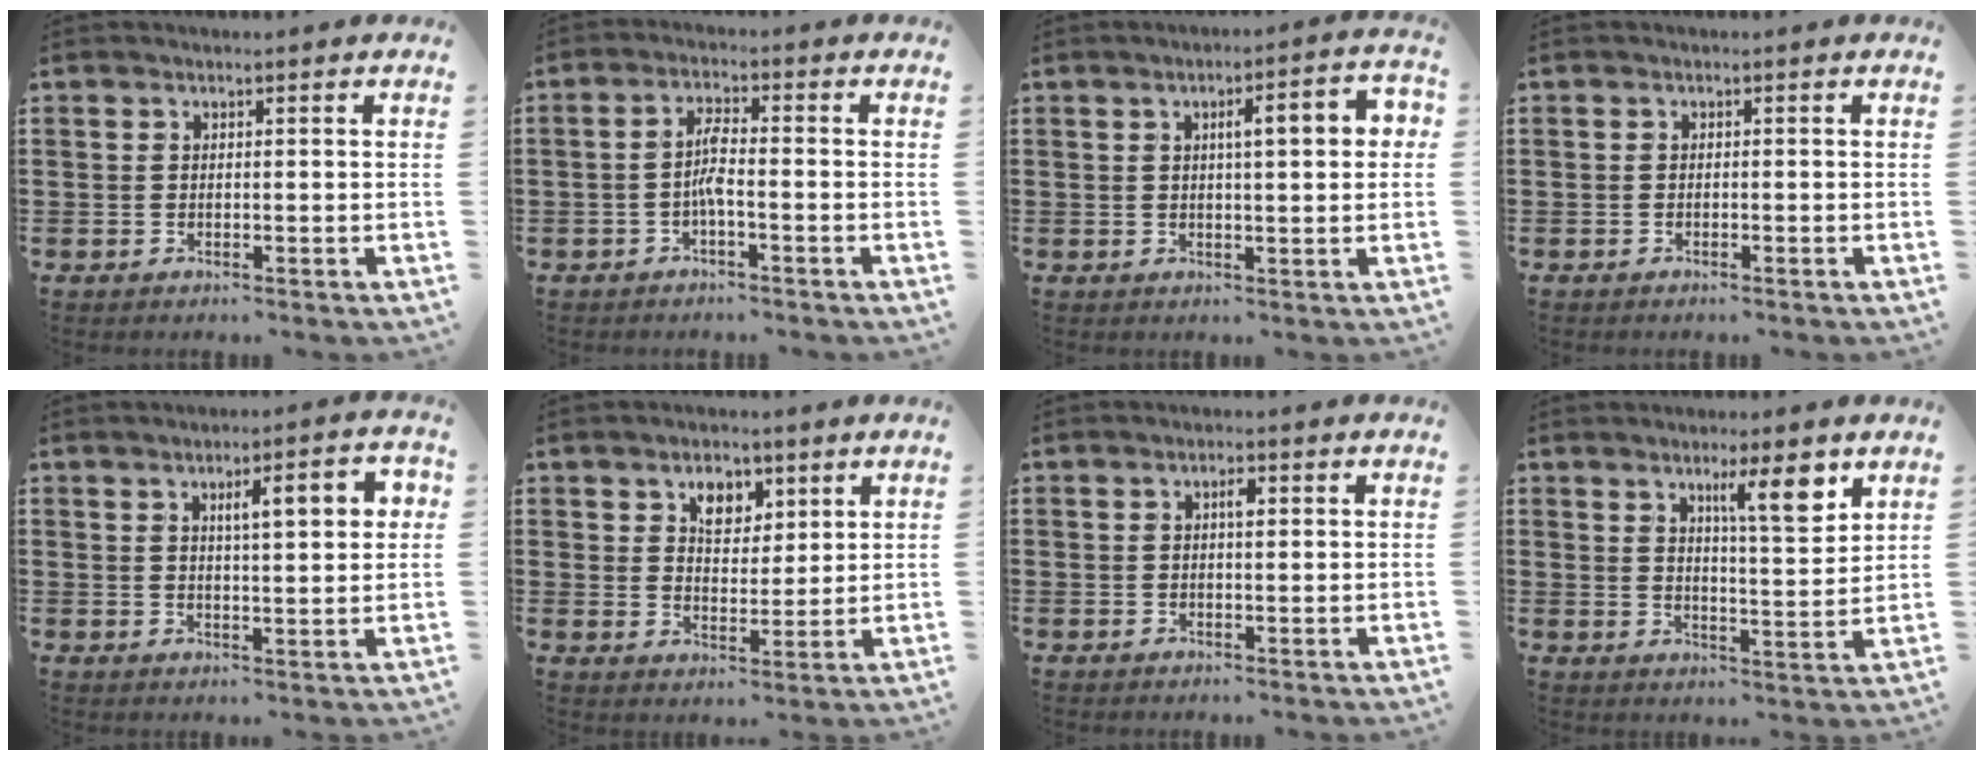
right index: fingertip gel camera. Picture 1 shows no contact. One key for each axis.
{"total": 3.6, "fx": -1.1, "fy": 0.6, "fz": 3.3, "tx": -0.070, "ty": 0.003, "tz": -0.025}
{"total": 5.3, "fx": 1.1, "fy": 1.0, "fz": 5.1, "tx": -0.081, "ty": 0.000, "tz": 0.010}
{"total": 0.6, "fx": -0.6, "fy": 0.2, "fz": 0.0, "tx": 0.000, "ty": 0.002, "tz": -0.013}
{"total": 6.1, "fx": 1.9, "fy": 1.5, "fz": 5.5, "tx": -0.086, "ty": -0.002, "tz": 0.024}
{"total": 4.9, "fx": 2.8, "fy": 3.1, "fz": 2.6, "tx": -0.047, "ty": 0.007, "tz": 0.047}
{"total": 1.7, "fx": 0.4, "fy": 0.6, "fz": 1.6, "tx": -0.024, "ty": 0.002, "tz": 0.003}
{"total": 7.4, "fx": 4.3, "fy": 1.2, "fz": 5.9, "tx": -0.093, "ty": -0.010, "tz": 0.065}